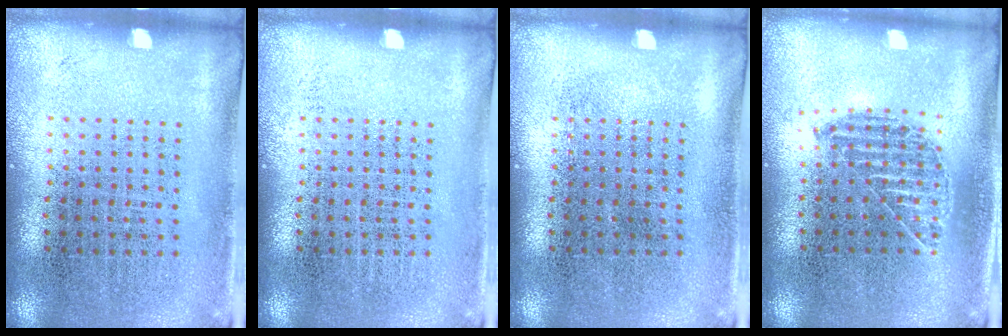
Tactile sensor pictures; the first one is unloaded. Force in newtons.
{"total": 0.0}
{"total": 0.0}
{"total": 1.0, "press": 0.9, "slide": 0.3}